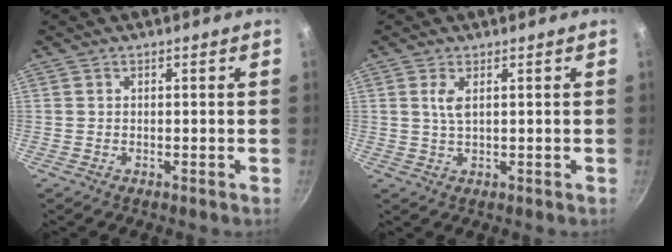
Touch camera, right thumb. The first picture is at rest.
{"total": 2.6, "force": [0.9, 0.9, 2.3], "torque": [-0.048, -0.005, 0.019]}